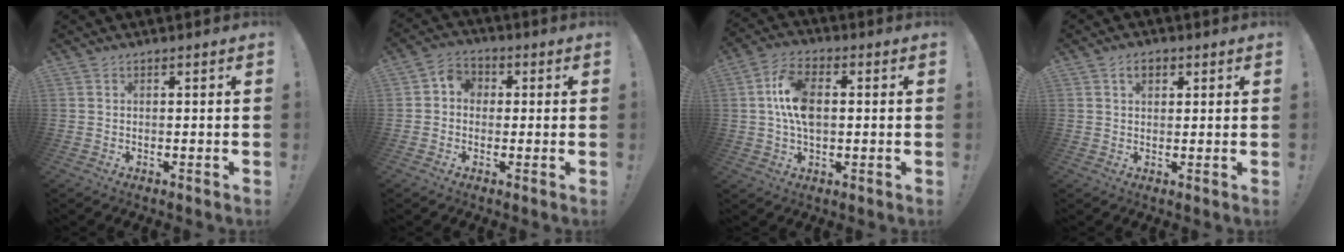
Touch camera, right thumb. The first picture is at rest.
{"total": 5.1, "force": [-0.5, 4.6, 2.1], "torque": [-0.034, 0.018, -0.006]}
{"total": 11.2, "force": [0.7, 6.8, 8.9], "torque": [-0.165, 0.010, 0.015]}
{"total": 3.3, "force": [1.4, 2.1, 2.1], "torque": [-0.028, 0.002, 0.023]}